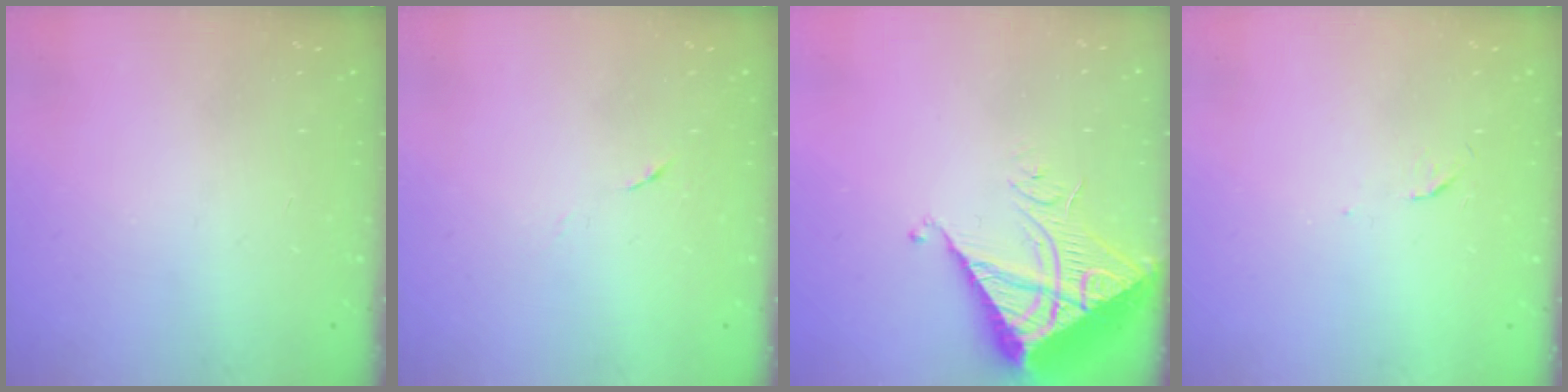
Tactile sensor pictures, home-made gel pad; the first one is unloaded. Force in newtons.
{"total": 3.9, "press": 3.5, "slide": 1.6}
{"total": 9.8, "press": 9.8, "slide": 1.0}
{"total": 3.2, "press": 3.2, "slide": 0.4}